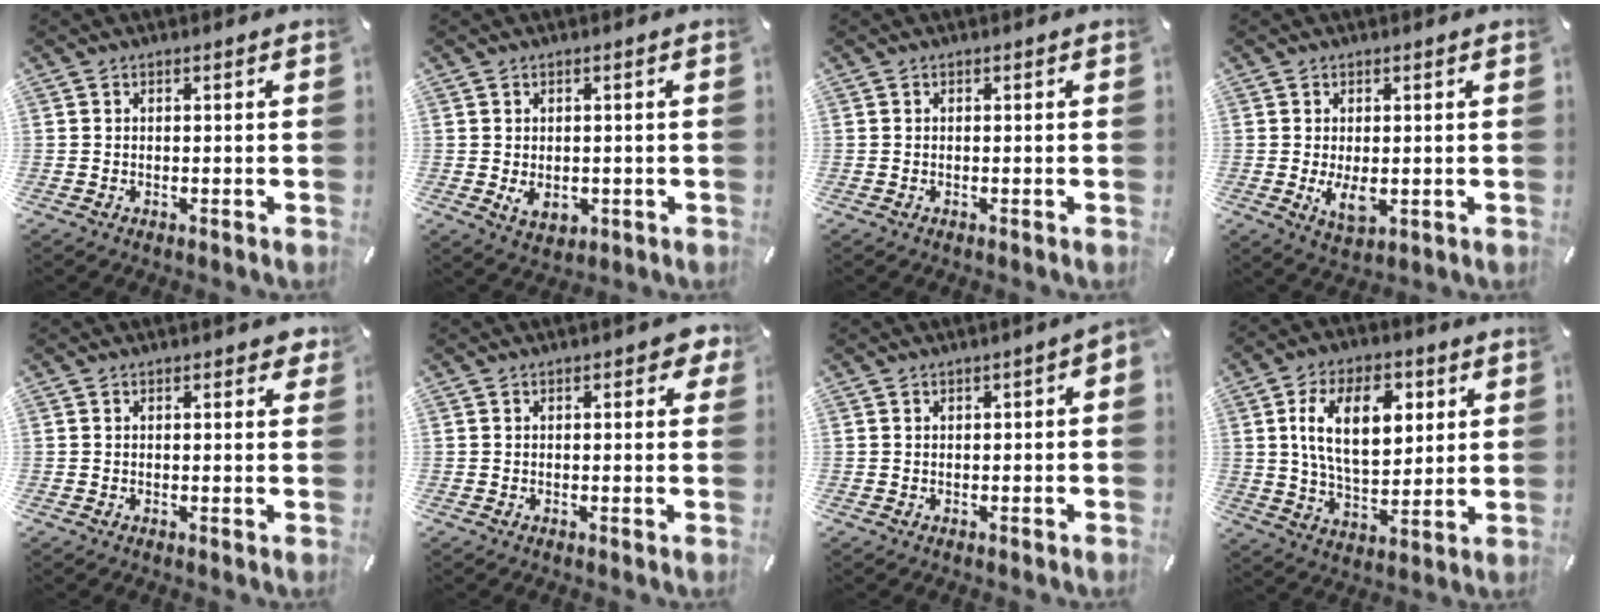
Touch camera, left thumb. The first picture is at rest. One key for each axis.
{"total": 3.7, "fx": -0.5, "fy": 2.7, "fz": 2.5, "tx": -0.050, "ty": -0.005, "tz": -0.011}
{"total": 0.0}
{"total": 5.6, "fx": -0.5, "fy": 2.6, "fz": 4.9, "tx": -0.103, "ty": -0.010, "tz": -0.012}
{"total": 1.6, "fx": 1.0, "fy": 0.6, "fz": 1.1, "tx": -0.010, "ty": -0.004, "tz": 0.014}
{"total": 3.1, "fx": 1.1, "fy": 1.4, "fz": 2.5, "tx": -0.036, "ty": 0.000, "tz": 0.015}
{"total": 1.5, "fx": 0.0, "fy": 0.6, "fz": 1.4, "tx": -0.025, "ty": 0.003, "tz": -0.001}
{"total": 16.1, "fx": 4.9, "fy": 9.5, "fz": 12.0, "tx": -0.220, "ty": 0.007, "tz": 0.083}